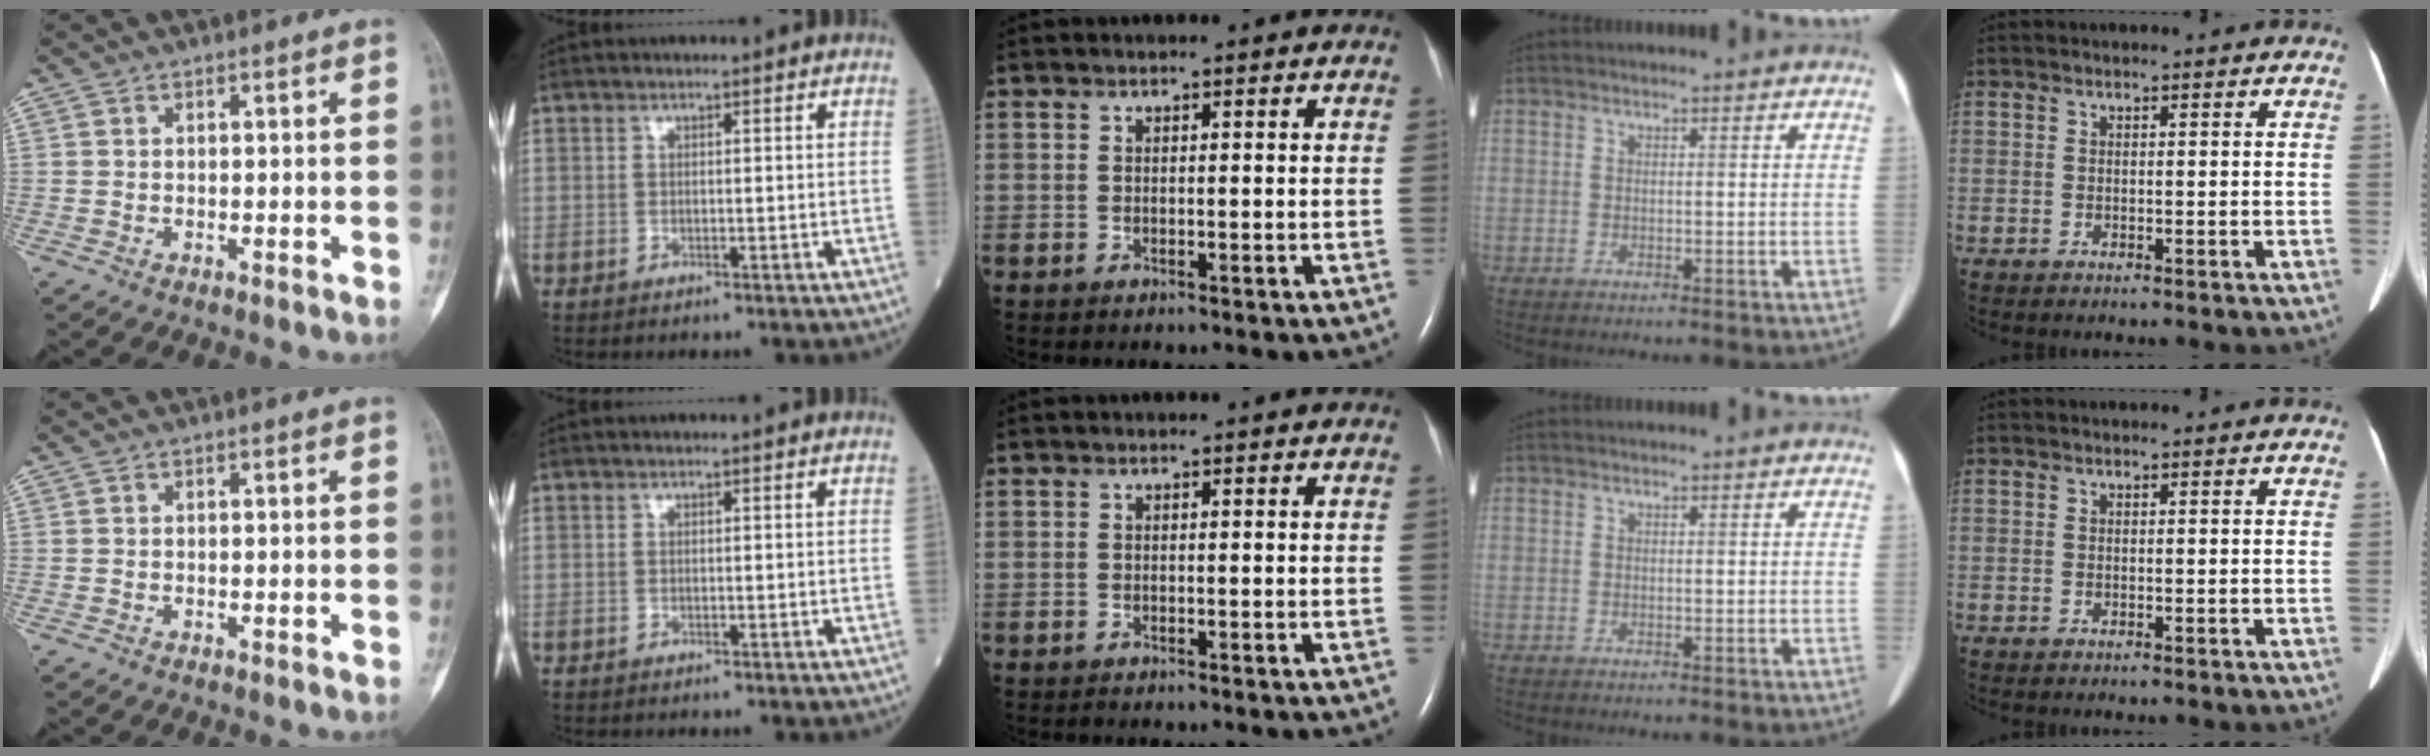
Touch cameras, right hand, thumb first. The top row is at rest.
{}